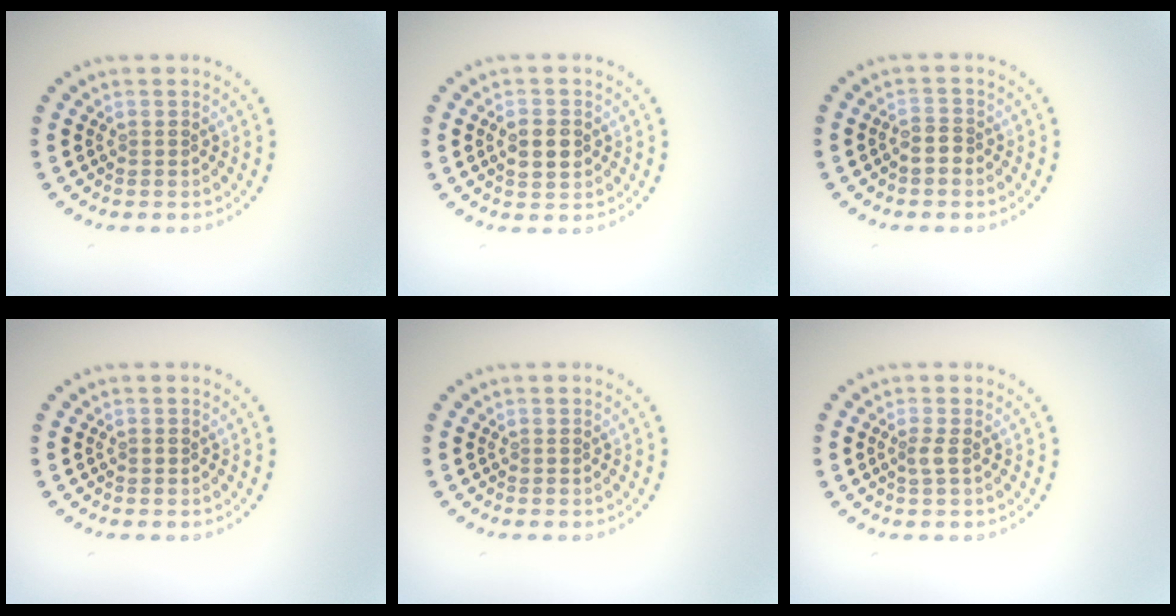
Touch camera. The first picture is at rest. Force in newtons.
{"total": 2.6, "press": 2.6, "slide": 0.1}
{"total": 1.5, "press": 1.2, "slide": 0.9}
{"total": 0.5, "press": 0.5, "slide": 0.1}
{"total": 0.0}
{"total": 1.1, "press": 0.8, "slide": 0.7}